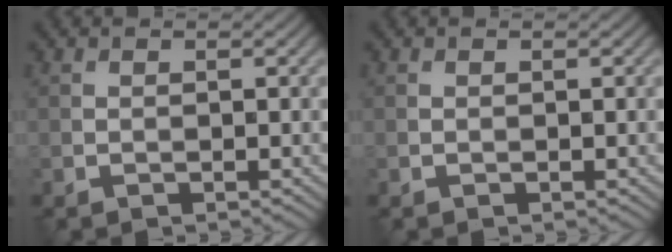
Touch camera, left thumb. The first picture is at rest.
{"total": 0.0}